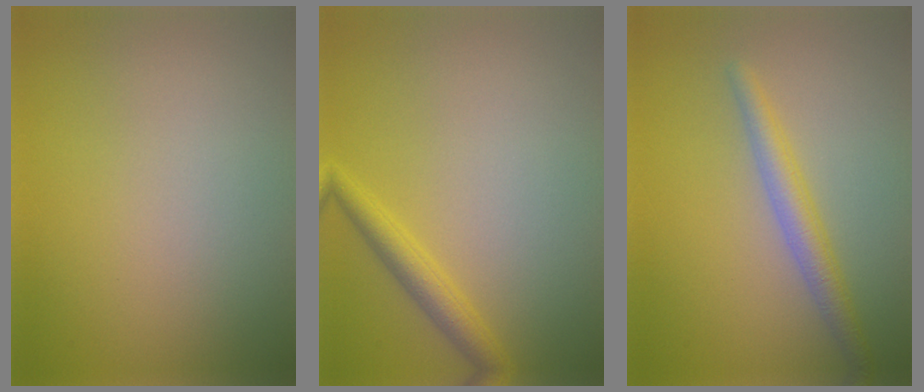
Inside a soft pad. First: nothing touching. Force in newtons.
{"total": 2.4, "press": 2.4, "slide": 0.2}
{"total": 2.8, "press": 2.8, "slide": 0.0}